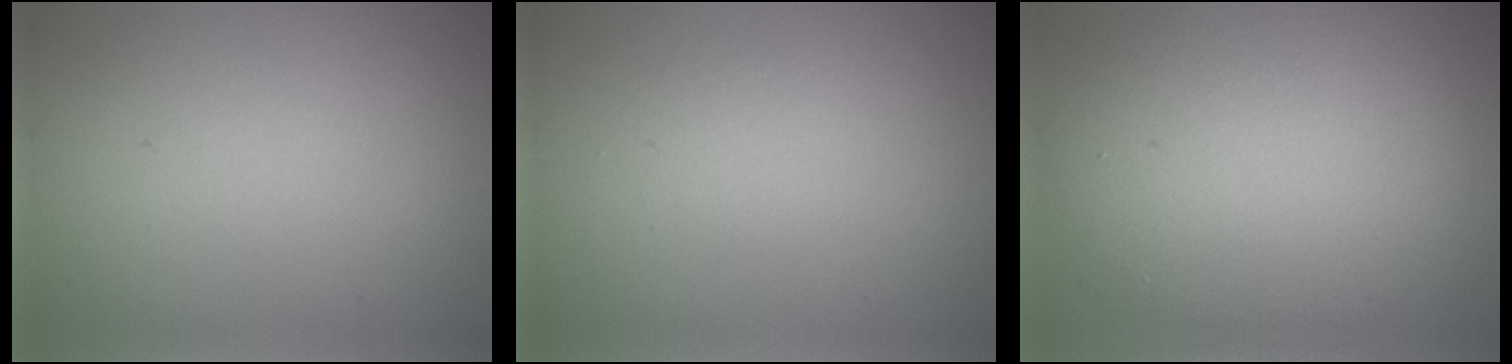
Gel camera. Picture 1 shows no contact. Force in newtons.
{"total": 1.2, "press": 1.2, "slide": 0.0}
{"total": 11.1, "press": 11.1, "slide": 0.5}